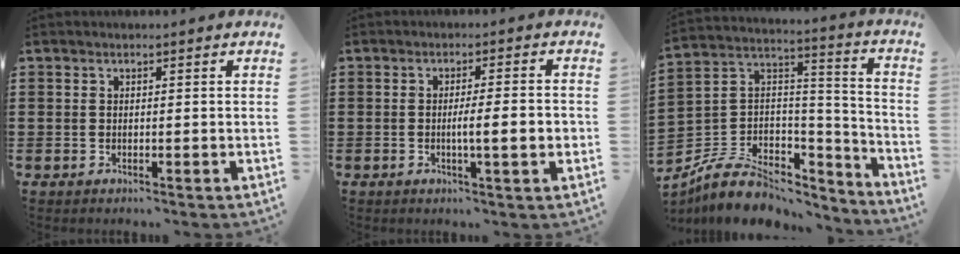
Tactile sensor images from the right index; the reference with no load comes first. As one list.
[{"total": 5.0, "force": [-0.9, 0.2, 5.0], "torque": [-0.085, -0.005, -0.018]}, {"total": 9.2, "force": [-5.5, 6.1, 4.0], "torque": [-0.082, 0.021, -0.096]}]